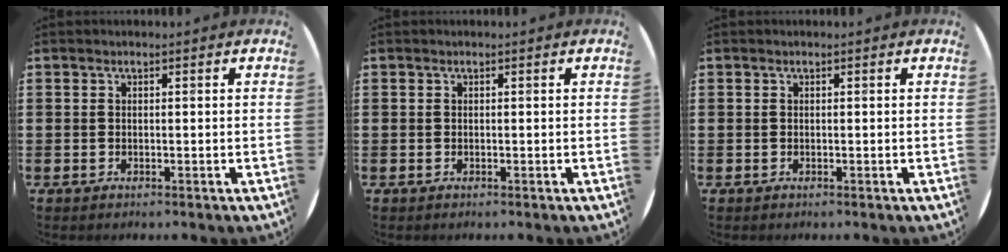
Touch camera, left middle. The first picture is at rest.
{"total": 0.0}
{"total": 0.0}